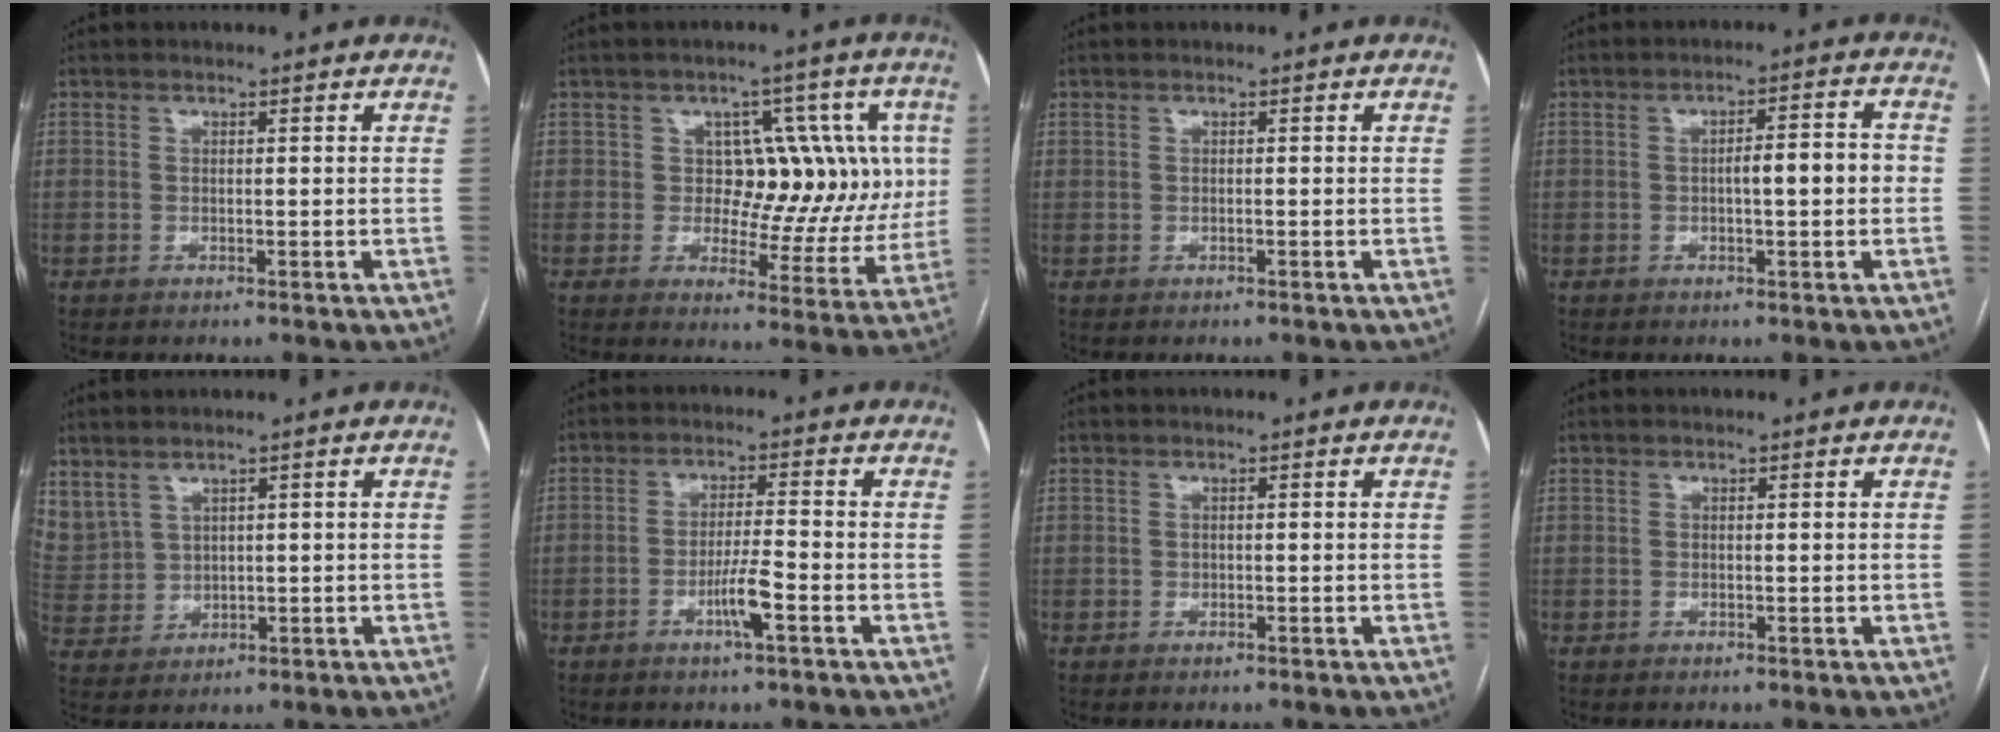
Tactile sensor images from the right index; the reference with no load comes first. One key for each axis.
{"total": 11.0, "fx": 2.1, "fy": 7.3, "fz": 7.9, "tx": -0.068, "ty": 0.026, "tz": 0.035}
{"total": 0.0}
{"total": 5.5, "fx": -0.4, "fy": 1.1, "fz": 5.4, "tx": -0.080, "ty": 0.017, "tz": -0.004}
{"total": 8.4, "fx": 5.0, "fy": 6.0, "fz": 3.1, "tx": -0.103, "ty": 0.015, "tz": 0.126}
{"total": 4.8, "fx": -2.1, "fy": 0.0, "fz": 4.3, "tx": -0.079, "ty": -0.006, "tz": -0.041}
{"total": 0.0}
{"total": 0.0}